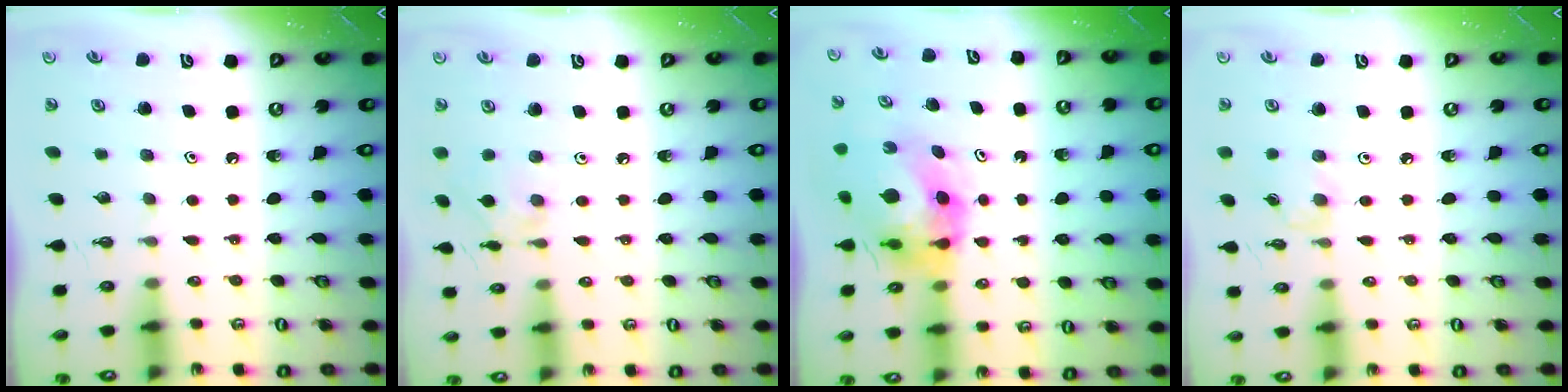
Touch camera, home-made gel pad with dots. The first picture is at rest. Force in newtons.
{"total": 3.9, "press": 3.8, "slide": 0.5}
{"total": 8.4, "press": 8.4, "slide": 1.0}
{"total": 2.3, "press": 2.3, "slide": 0.3}